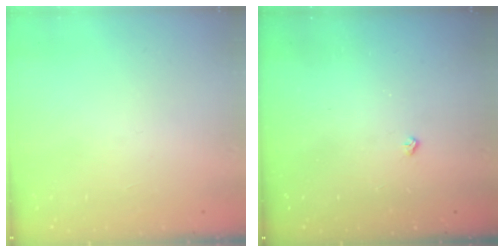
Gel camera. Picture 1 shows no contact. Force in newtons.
{"total": 2.2, "press": 2.1, "slide": 0.4}